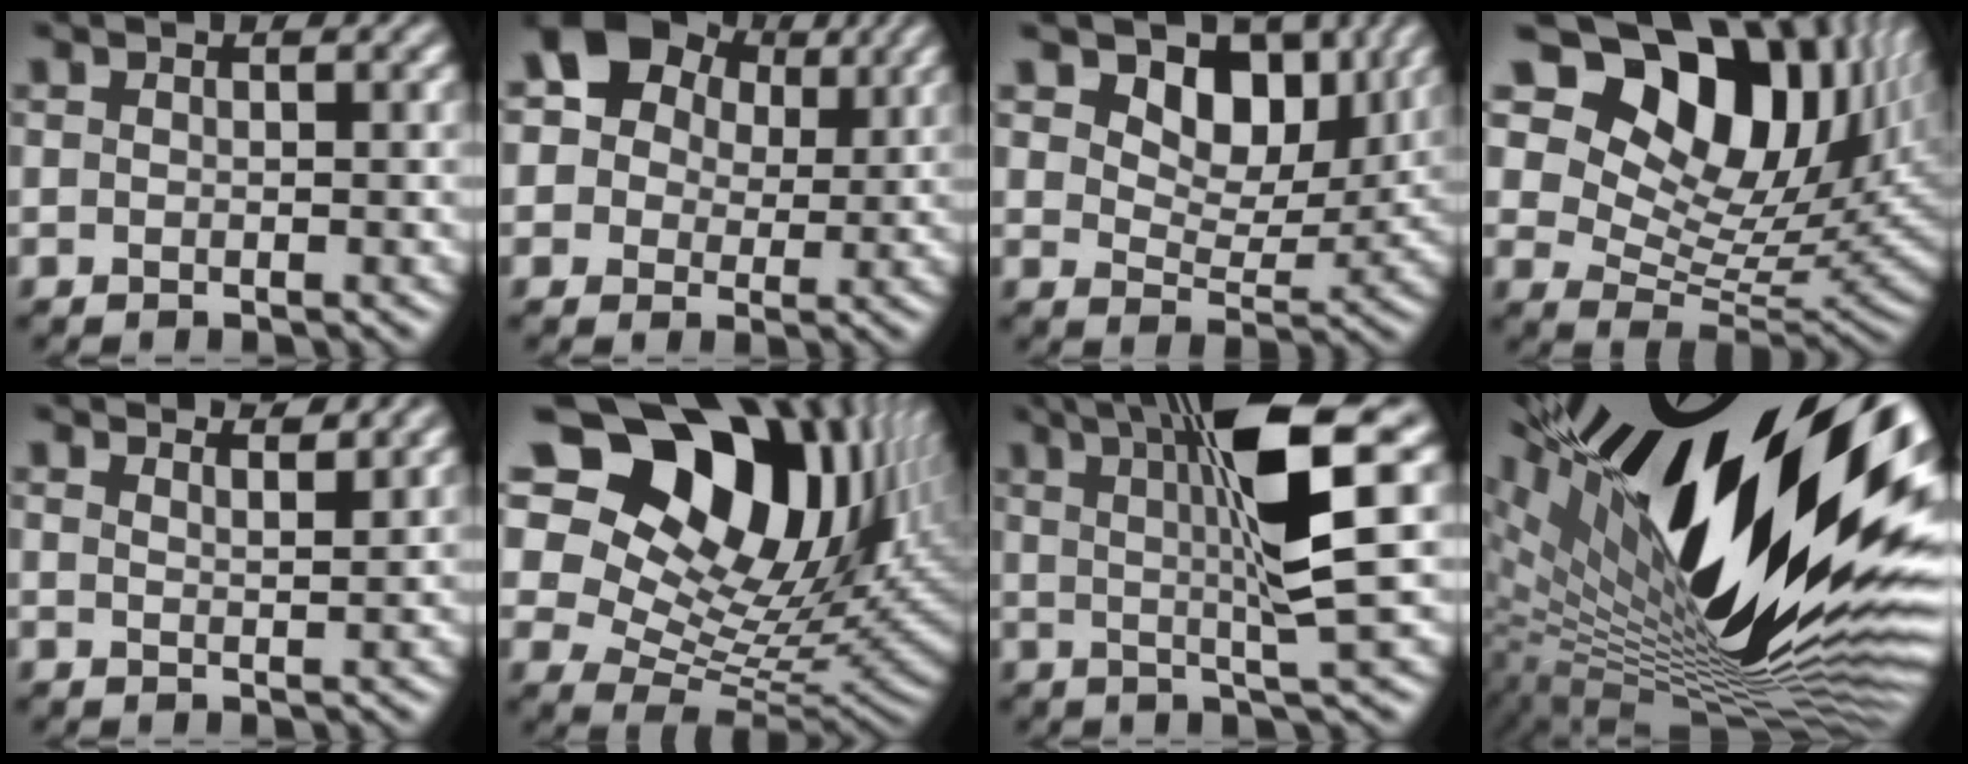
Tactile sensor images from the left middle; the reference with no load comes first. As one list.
[{"total": 9.5, "force": [4.4, 7.6, 3.7], "torque": [-0.067, 0.026, 0.057]}, {"total": 5.7, "force": [3.2, 3.5, 3.0], "torque": [-0.048, -0.015, 0.041]}, {"total": 15.8, "force": [7.7, 9.6, 10.0], "torque": [-0.169, 0.013, 0.136]}, {"total": 4.0, "force": [3.5, 1.3, 1.5], "torque": [0.009, 0.023, 0.014]}, {"total": 17.6, "force": [8.4, 11.0, 10.8], "torque": [-0.187, 0.033, 0.135]}, {"total": 8.9, "force": [2.6, 1.3, 8.4], "torque": [-0.116, 0.002, 0.039]}, {"total": 22.5, "force": [6.5, 8.9, 19.6], "torque": [-0.335, 0.012, 0.097]}]